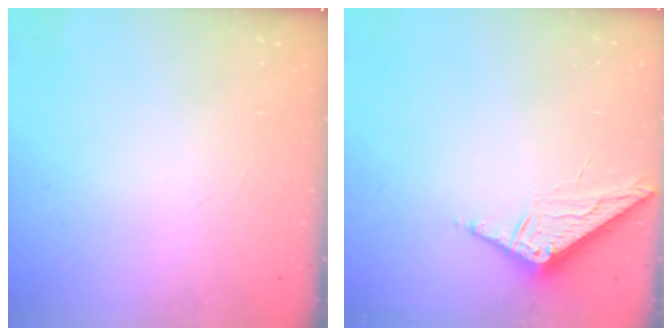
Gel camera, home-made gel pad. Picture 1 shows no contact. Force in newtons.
{"total": 6.6, "press": 6.6, "slide": 0.1}